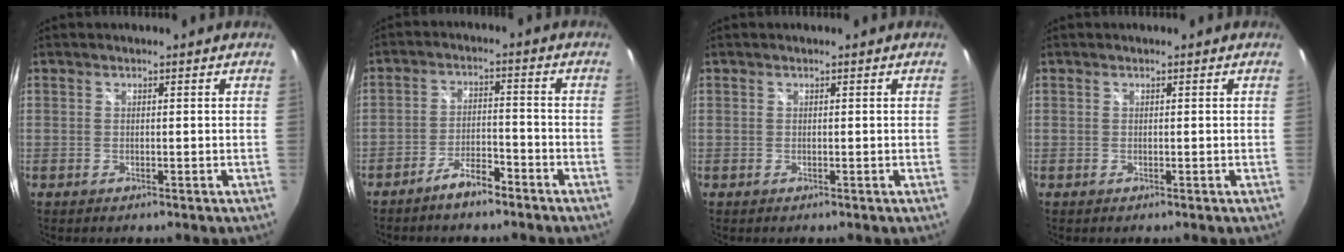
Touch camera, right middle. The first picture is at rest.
{"total": 5.5, "force": [-4.4, 1.4, 2.8], "torque": [-0.068, 0.006, -0.074]}
{"total": 0.0}
{"total": 0.0}